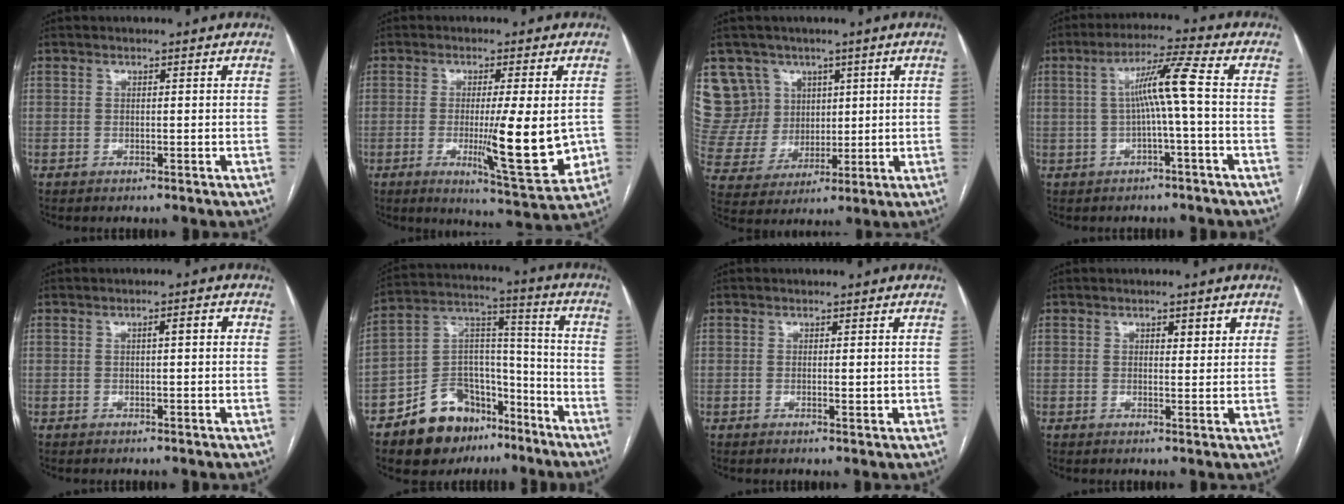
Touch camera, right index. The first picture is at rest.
{"total": 11.9, "force": [-1.4, 1.6, 11.7], "torque": [-0.166, -0.023, -0.016]}
{"total": 11.2, "force": [6.2, 9.2, 0.7], "torque": [-0.032, 0.040, 0.137]}
{"total": 7.1, "force": [-0.1, -0.9, 7.1], "torque": [-0.121, 0.020, 0.001]}
{"total": 2.3, "force": [0.4, 0.4, 2.2], "torque": [-0.032, 0.009, 0.007]}
{"total": 15.3, "force": [-10.2, 9.3, 6.5], "torque": [-0.111, 0.053, -0.167]}
{"total": 1.4, "force": [0.0, 0.5, 1.3], "torque": [-0.018, -0.004, 0.002]}
{"total": 2.8, "force": [1.5, 0.9, 2.2], "torque": [-0.029, -0.002, 0.020]}